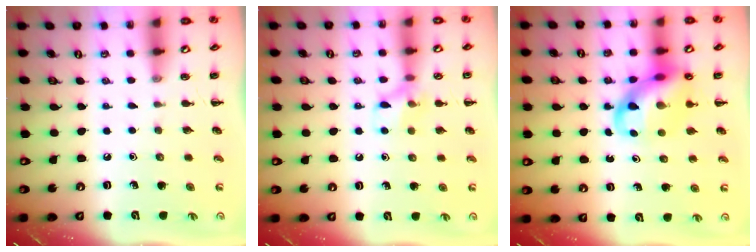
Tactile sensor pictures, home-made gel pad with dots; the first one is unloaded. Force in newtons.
{"total": 8.6, "press": 8.5, "slide": 1.5}
{"total": 12.3, "press": 11.9, "slide": 3.1}